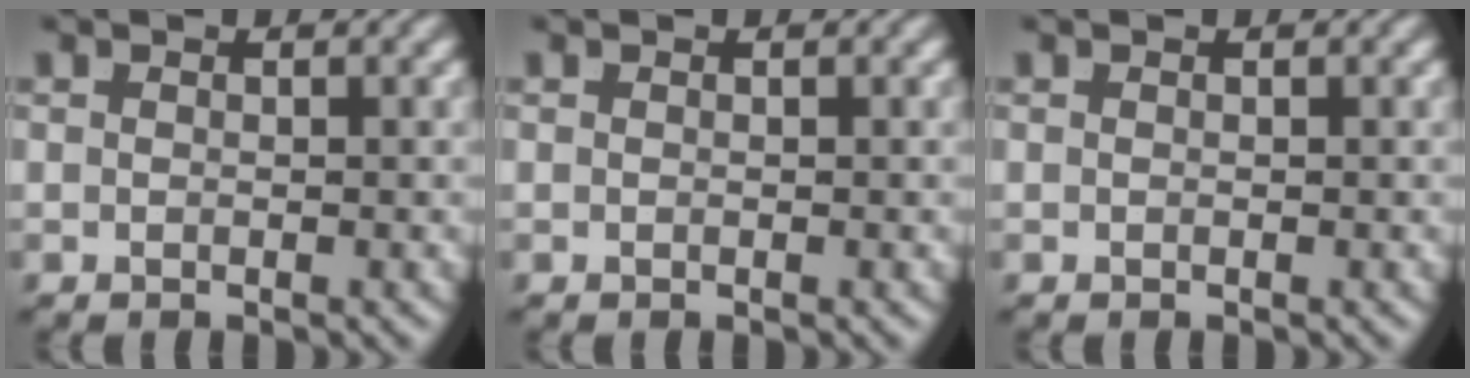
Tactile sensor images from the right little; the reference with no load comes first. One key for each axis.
{"total": 0.0}
{"total": 0.0}